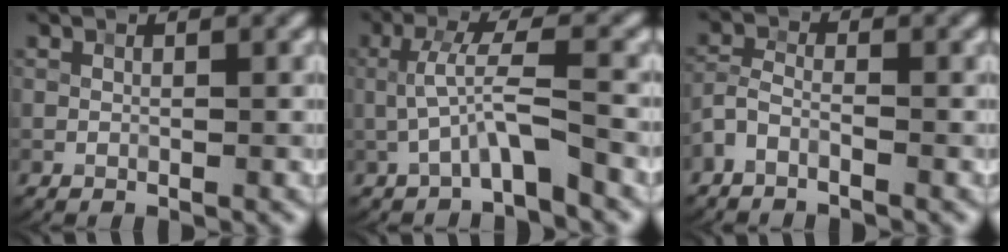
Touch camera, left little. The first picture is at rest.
{"total": 3.5, "force": [-1.3, 0.3, 3.3], "torque": [-0.069, 0.019, -0.027]}
{"total": 1.9, "force": [-1.4, 0.7, 1.1], "torque": [-0.025, 0.003, -0.038]}